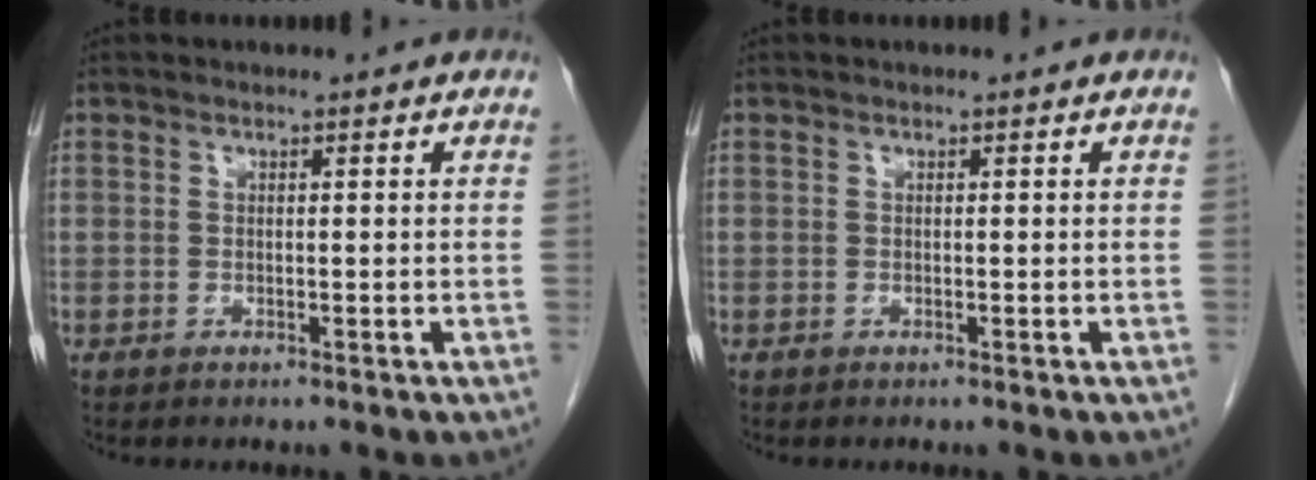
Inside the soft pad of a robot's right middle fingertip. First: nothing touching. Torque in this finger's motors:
{"motor_torque": [0.33, -0.14, 0.11, 0.01]}